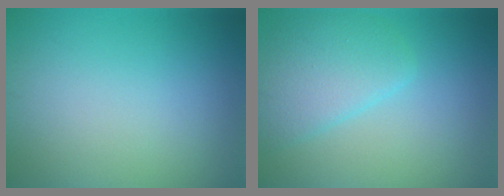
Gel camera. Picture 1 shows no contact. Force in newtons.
{"total": 4.2, "press": 4.2, "slide": 0.3}